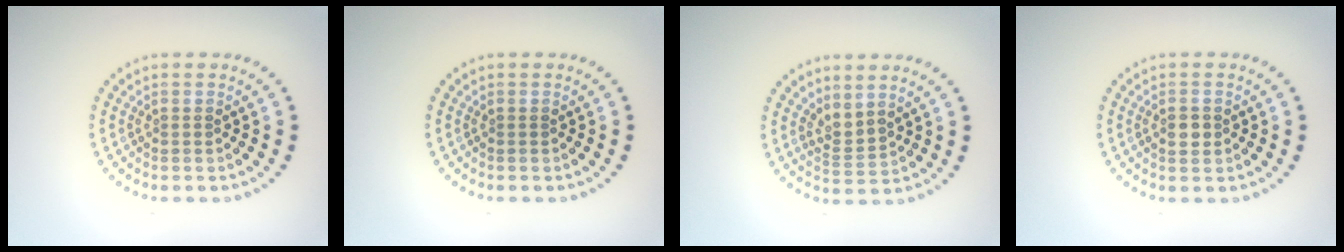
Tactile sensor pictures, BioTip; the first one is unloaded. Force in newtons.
{"total": 0.0}
{"total": 2.1, "press": 1.4, "slide": 1.6}
{"total": 1.6, "press": 1.6, "slide": 0.3}